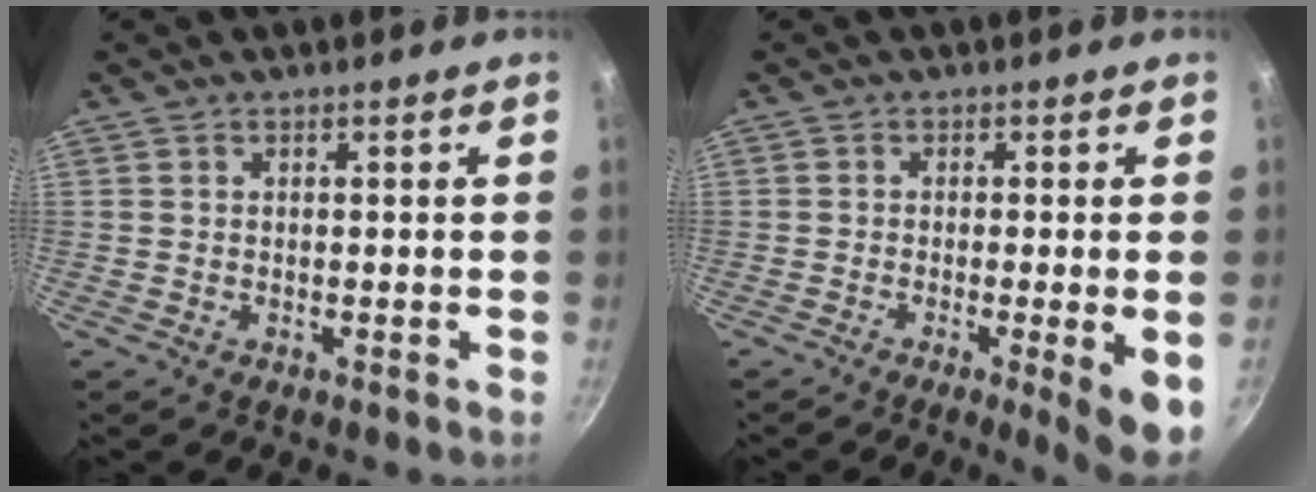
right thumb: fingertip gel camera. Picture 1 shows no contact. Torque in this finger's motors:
{"motor_torque": [-0.14, 0.45, 0.00, -0.09, 0.00]}